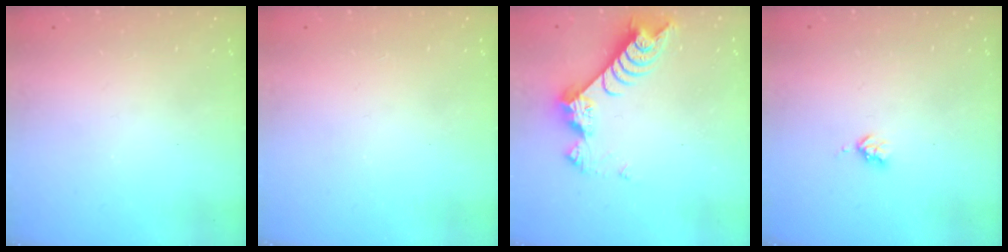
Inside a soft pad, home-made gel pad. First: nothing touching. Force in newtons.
{"total": 1.7, "press": 1.7, "slide": 0.2}
{"total": 9.5, "press": 9.4, "slide": 1.0}
{"total": 2.7, "press": 2.6, "slide": 0.5}